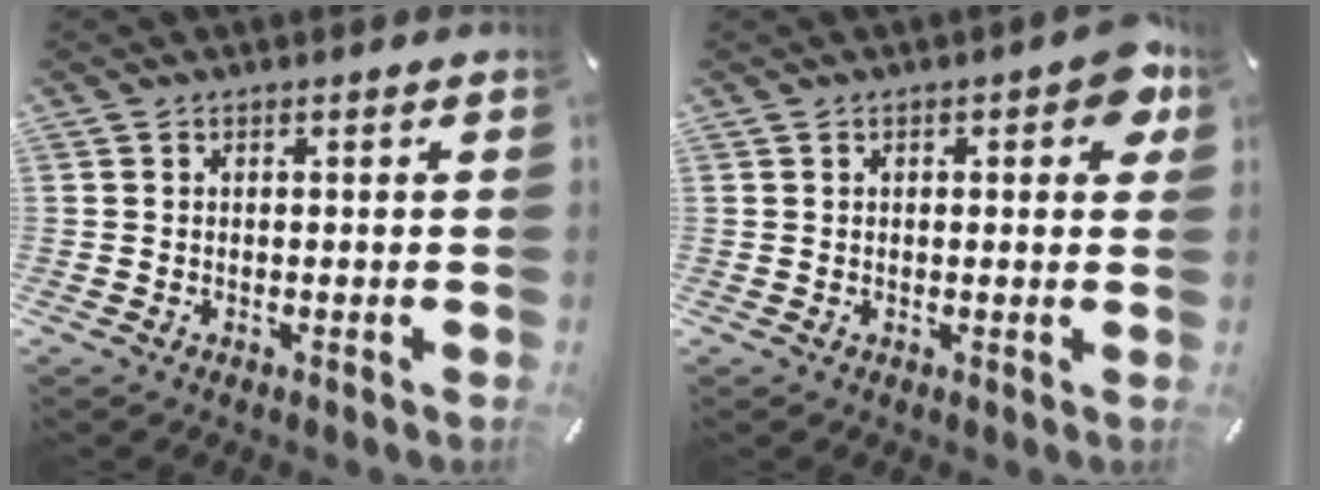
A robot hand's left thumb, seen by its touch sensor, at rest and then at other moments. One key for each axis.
{"total": 5.3, "fx": 1.8, "fy": 2.3, "fz": 4.4, "tx": -0.056, "ty": -0.002, "tz": 0.026}